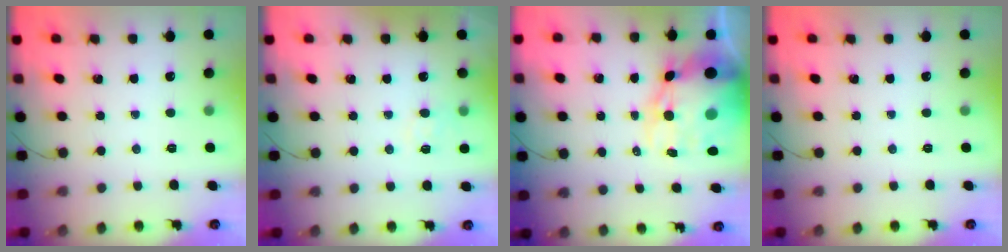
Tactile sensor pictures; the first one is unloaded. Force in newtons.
{"total": 5.5, "press": 5.3, "slide": 1.5}
{"total": 19.6, "press": 19.0, "slide": 4.6}
{"total": 0.0}